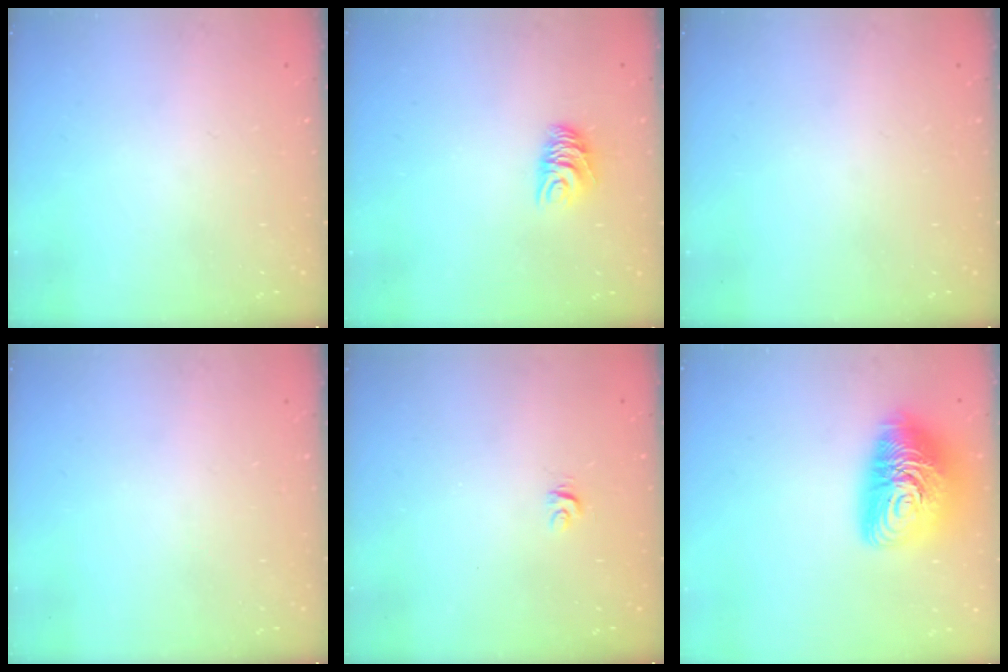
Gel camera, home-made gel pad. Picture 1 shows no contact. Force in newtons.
{"total": 6.3, "press": 6.3, "slide": 0.4}
{"total": 0.0}
{"total": 0.0}
{"total": 4.2, "press": 4.2, "slide": 0.2}
{"total": 16.5, "press": 16.4, "slide": 1.4}